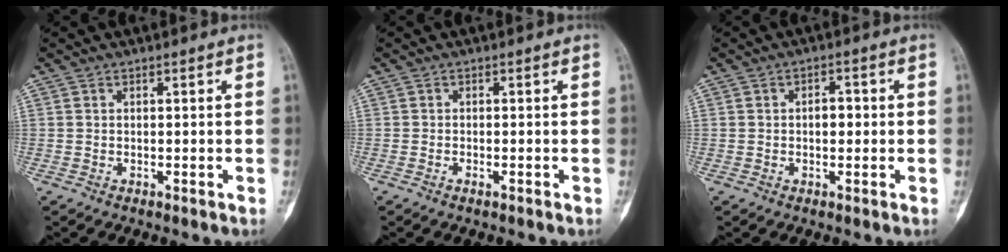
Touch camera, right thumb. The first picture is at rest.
{"total": 0.9, "force": [-0.5, 0.3, 0.6], "torque": [-0.013, 0.002, -0.009]}
{"total": 2.9, "force": [-0.1, 1.8, 2.2], "torque": [-0.021, 0.008, -0.003]}